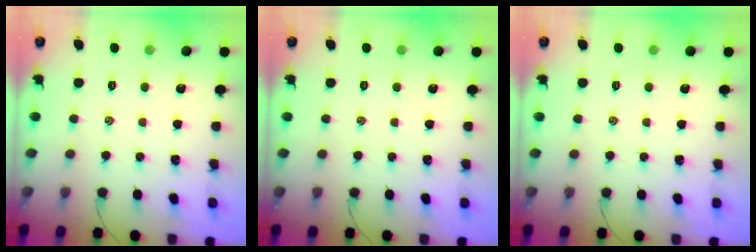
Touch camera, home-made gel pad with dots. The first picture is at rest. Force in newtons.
{"total": 0.0}
{"total": 0.0}